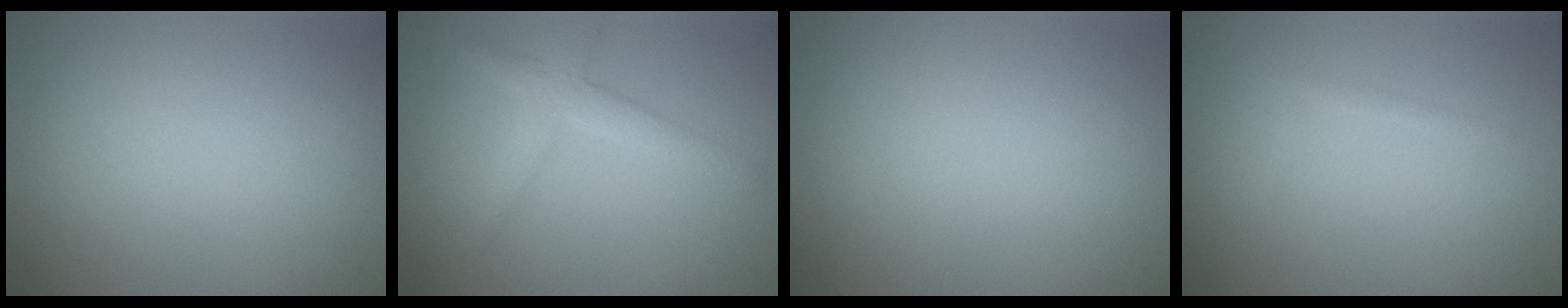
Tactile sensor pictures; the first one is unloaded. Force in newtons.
{"total": 2.6, "press": 2.6, "slide": 0.1}
{"total": 0.0}
{"total": 0.6, "press": 0.6, "slide": 0.1}